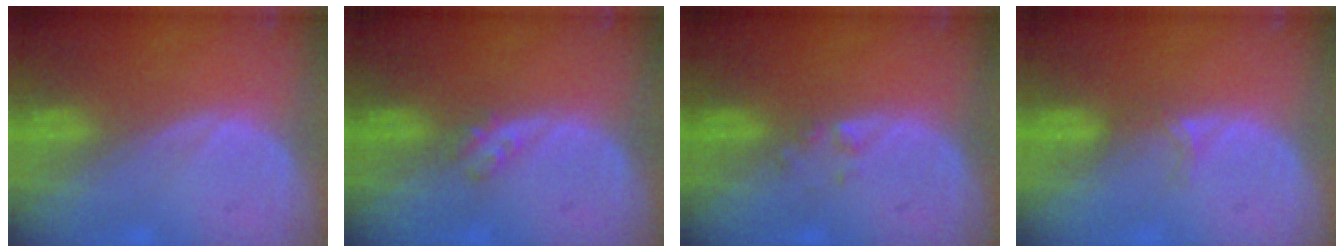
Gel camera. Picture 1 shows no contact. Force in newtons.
{"total": 2.1, "press": 1.8, "slide": 1.0}
{"total": 1.2, "press": 1.2, "slide": 0.1}
{"total": 1.6, "press": 1.3, "slide": 1.1}